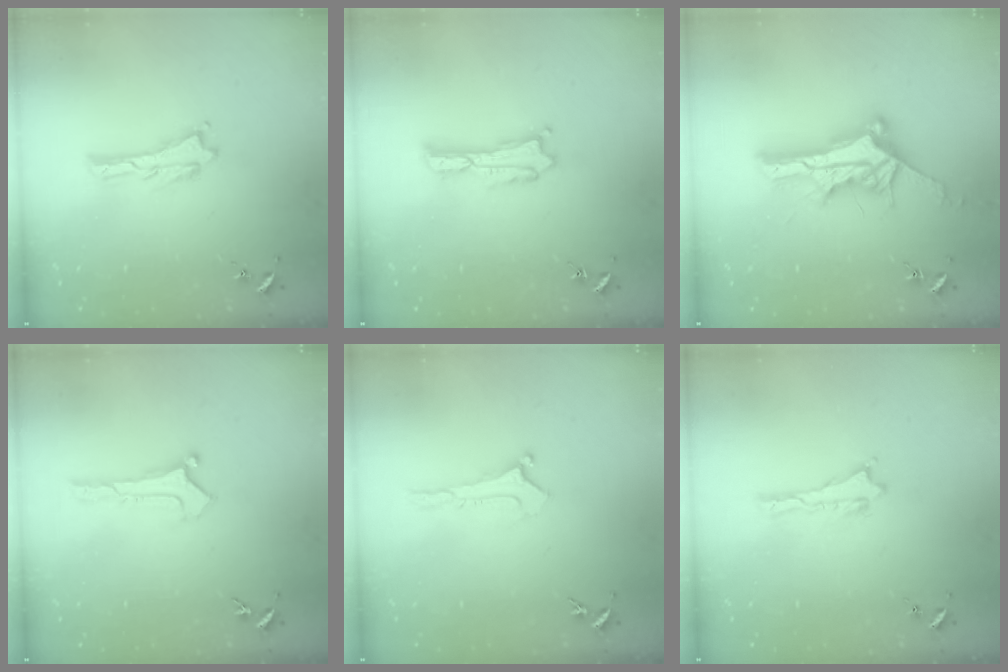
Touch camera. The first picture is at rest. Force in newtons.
{"total": 0.9, "press": 0.9, "slide": 0.2}
{"total": 9.2, "press": 9.2, "slide": 0.4}
{"total": 0.0}
{"total": 0.0}
{"total": 0.0}